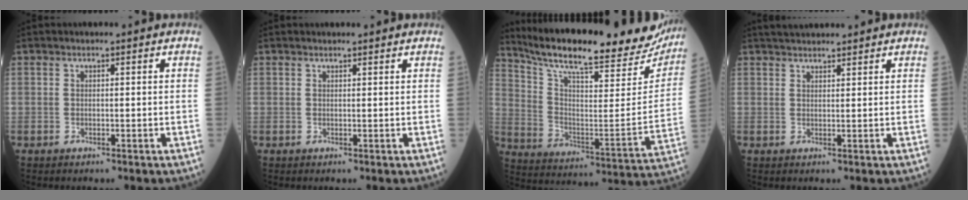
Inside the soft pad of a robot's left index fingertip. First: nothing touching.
{"total": 2.1, "force": [2.1, 0.2, 0.6], "torque": [-0.012, 0.009, 0.024]}
{"total": 29.3, "force": [25.8, 4.2, 13.1], "torque": [-0.223, -0.065, 0.357]}
{"total": 5.4, "force": [5.0, 0.8, 1.9], "torque": [-0.029, 0.036, 0.078]}